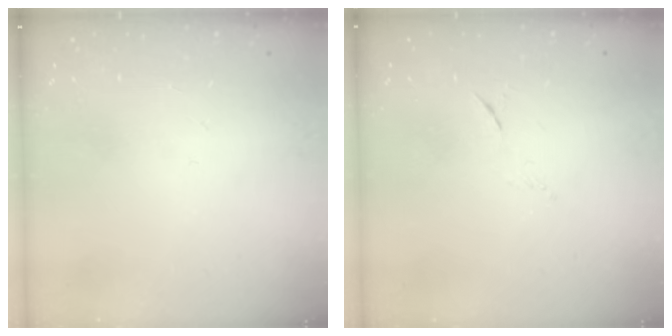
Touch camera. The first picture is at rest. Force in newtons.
{"total": 6.2, "press": 6.1, "slide": 0.9}